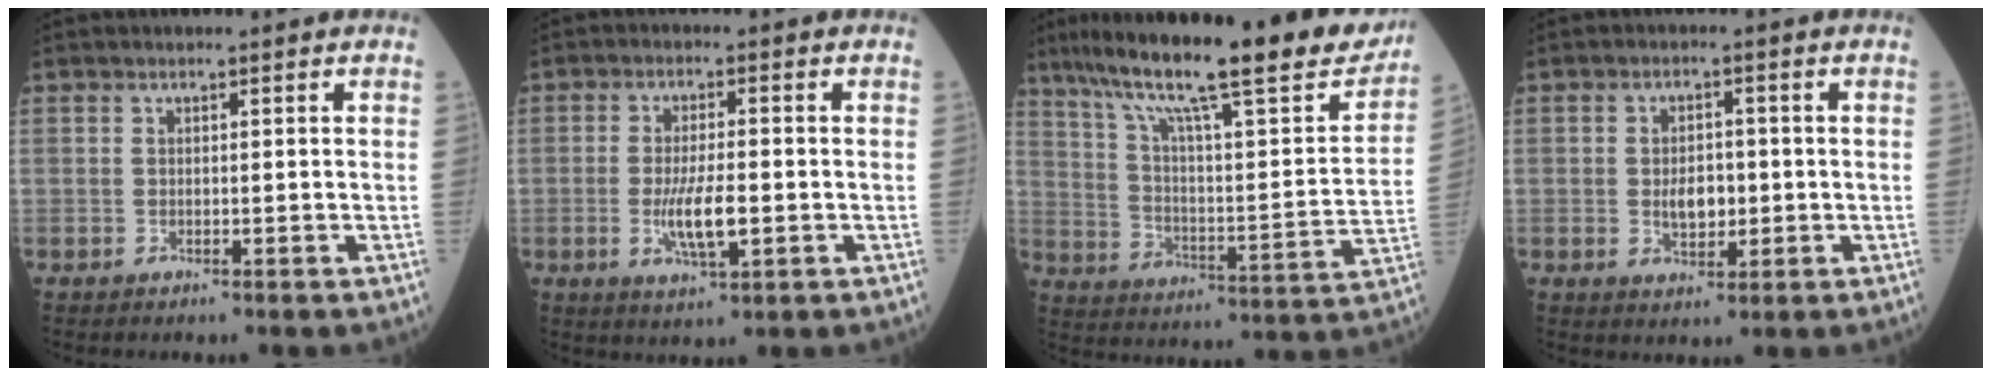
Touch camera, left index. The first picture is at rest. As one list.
[{"total": 6.1, "force": [-1.3, 1.4, 5.8], "torque": [-0.118, -0.010, -0.022]}, {"total": 27.0, "force": [21.9, 3.1, 15.5], "torque": [-0.258, -0.018, 0.312]}, {"total": 4.2, "force": [-0.4, 2.6, 3.3], "torque": [-0.058, 0.003, -0.003]}]